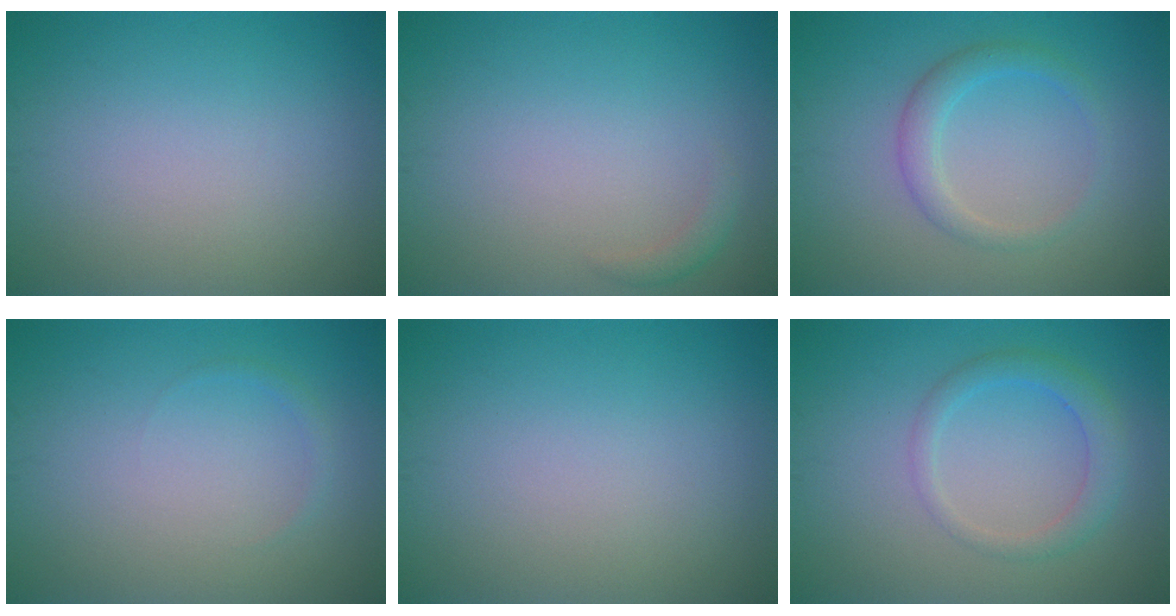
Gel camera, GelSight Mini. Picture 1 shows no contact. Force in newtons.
{"total": 1.0, "press": 1.0, "slide": 0.0}
{"total": 2.5, "press": 2.5, "slide": 0.1}
{"total": 0.7, "press": 0.7, "slide": 0.1}
{"total": 0.0}
{"total": 2.6, "press": 2.6, "slide": 0.0}